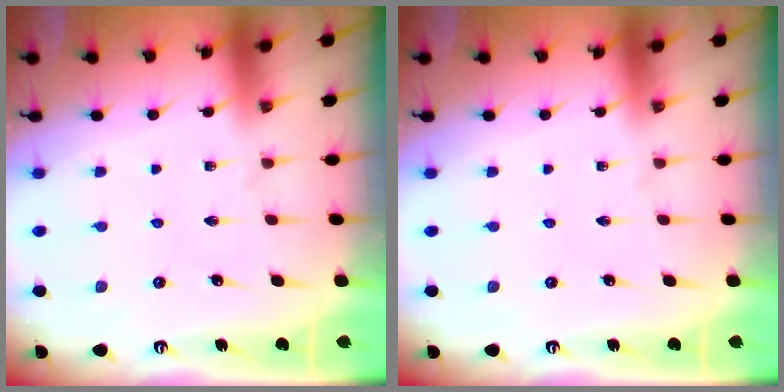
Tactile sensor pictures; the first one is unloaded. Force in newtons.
{"total": 0.0}